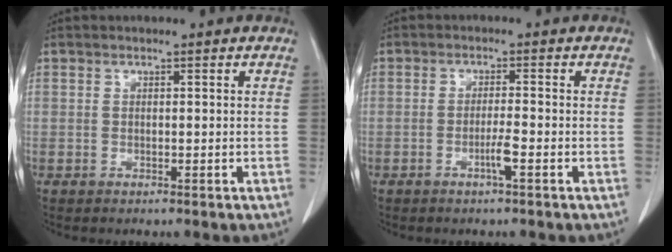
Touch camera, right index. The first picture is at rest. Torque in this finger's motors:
{"motor_torque": [-0.07, -0.01, 0.04, 0.01]}